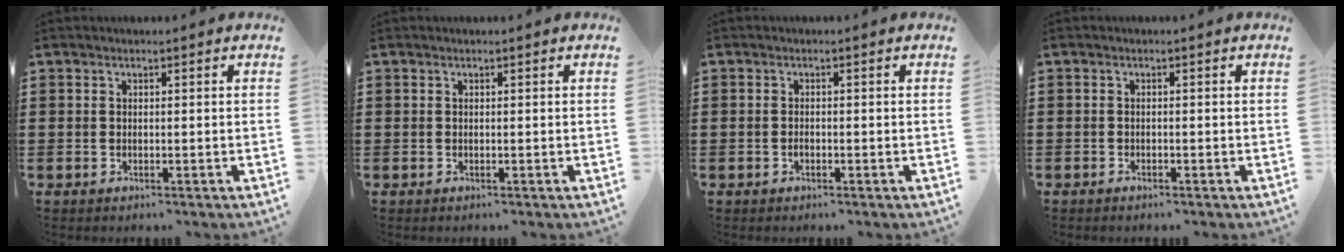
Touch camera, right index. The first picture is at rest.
{"total": 0.0}
{"total": 1.0, "force": [-0.5, 0.4, 0.7], "torque": [-0.016, -0.005, -0.008]}
{"total": 0.6, "force": [-0.6, 0.1, 0.2], "torque": [-0.004, -0.001, -0.013]}